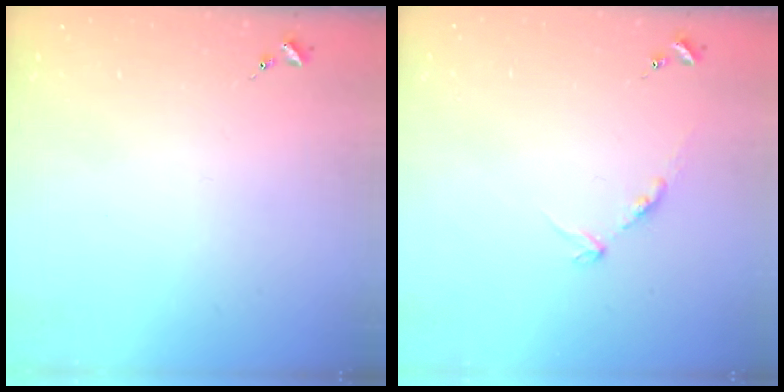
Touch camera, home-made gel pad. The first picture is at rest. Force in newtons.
{"total": 5.3, "press": 5.2, "slide": 0.7}